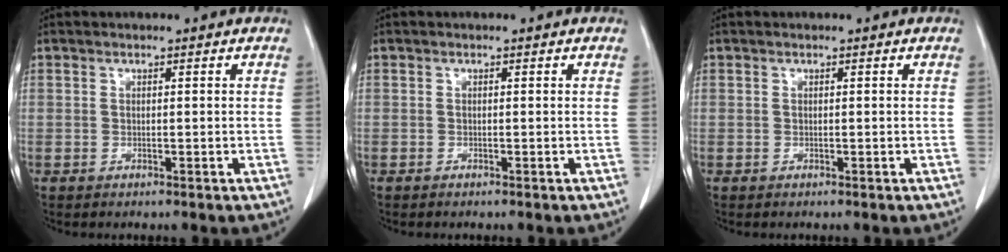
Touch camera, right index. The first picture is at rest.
{"total": 0.0}
{"total": 0.0}